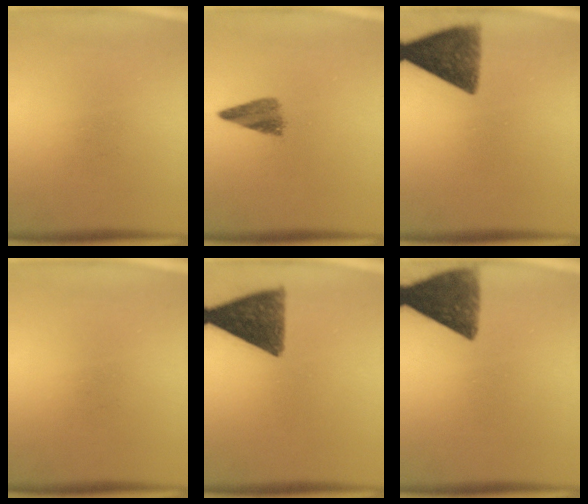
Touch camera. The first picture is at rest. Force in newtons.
{"total": 3.9}
{"total": 10.0}
{"total": 0.0}
{"total": 10.7}
{"total": 10.3}